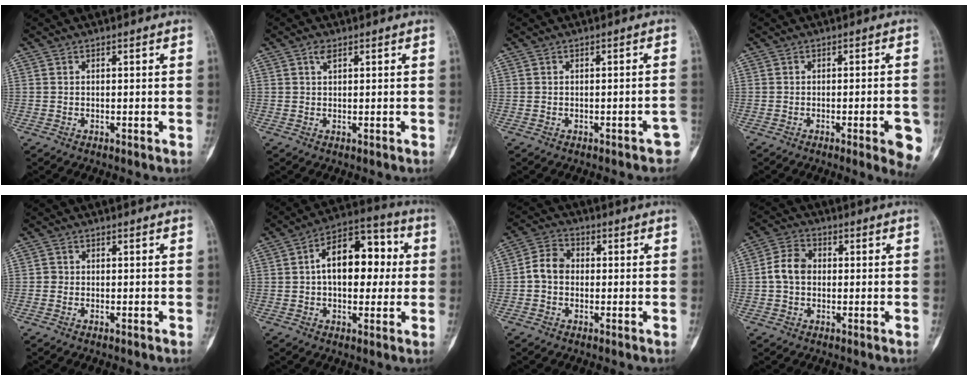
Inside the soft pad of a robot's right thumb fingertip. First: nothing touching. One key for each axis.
{"total": 1.5, "fx": 0.9, "fy": 0.8, "fz": 0.9, "tx": -0.016, "ty": 0.000, "tz": 0.013}
{"total": 2.9, "fx": -1.7, "fy": 1.1, "fz": 2.1, "tx": -0.016, "ty": 0.021, "tz": -0.016}
{"total": 7.3, "fx": -2.7, "fy": 1.5, "fz": 6.6, "tx": -0.070, "ty": 0.002, "tz": -0.030}
{"total": 0.7, "fx": -0.3, "fy": 0.6, "fz": 0.1, "tx": -0.001, "ty": 0.002, "tz": -0.011}
{"total": 14.6, "fx": 1.5, "fy": 8.7, "fz": 11.6, "tx": -0.140, "ty": 0.031, "tz": 0.013}
{"total": 5.5, "fx": -0.5, "fy": 4.5, "fz": 3.2, "tx": -0.048, "ty": 0.019, "tz": -0.021}
{"total": 6.0, "fx": -0.1, "fy": 4.6, "fz": 3.8, "tx": -0.065, "ty": 0.017, "tz": -0.010}